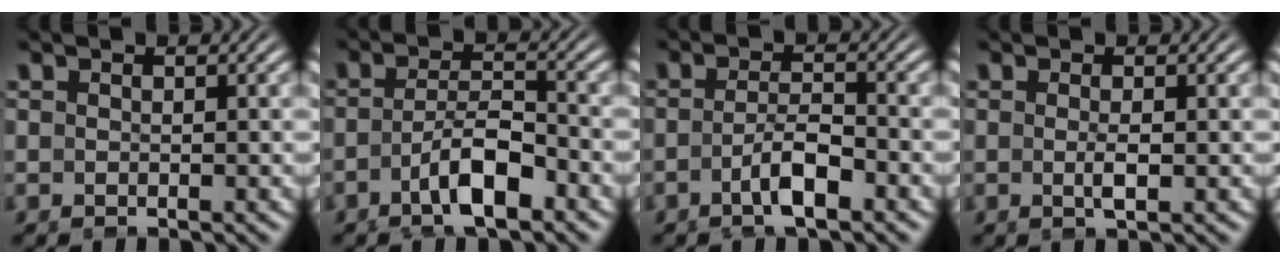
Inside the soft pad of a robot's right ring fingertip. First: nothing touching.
{"total": 4.6, "force": [-1.9, 2.0, 3.7], "torque": [-0.062, -0.021, -0.019]}
{"total": 2.8, "force": [-1.3, 0.2, 2.5], "torque": [-0.039, -0.012, -0.011]}
{"total": 1.3, "force": [0.1, -0.6, 1.2], "torque": [-0.023, -0.004, 0.006]}